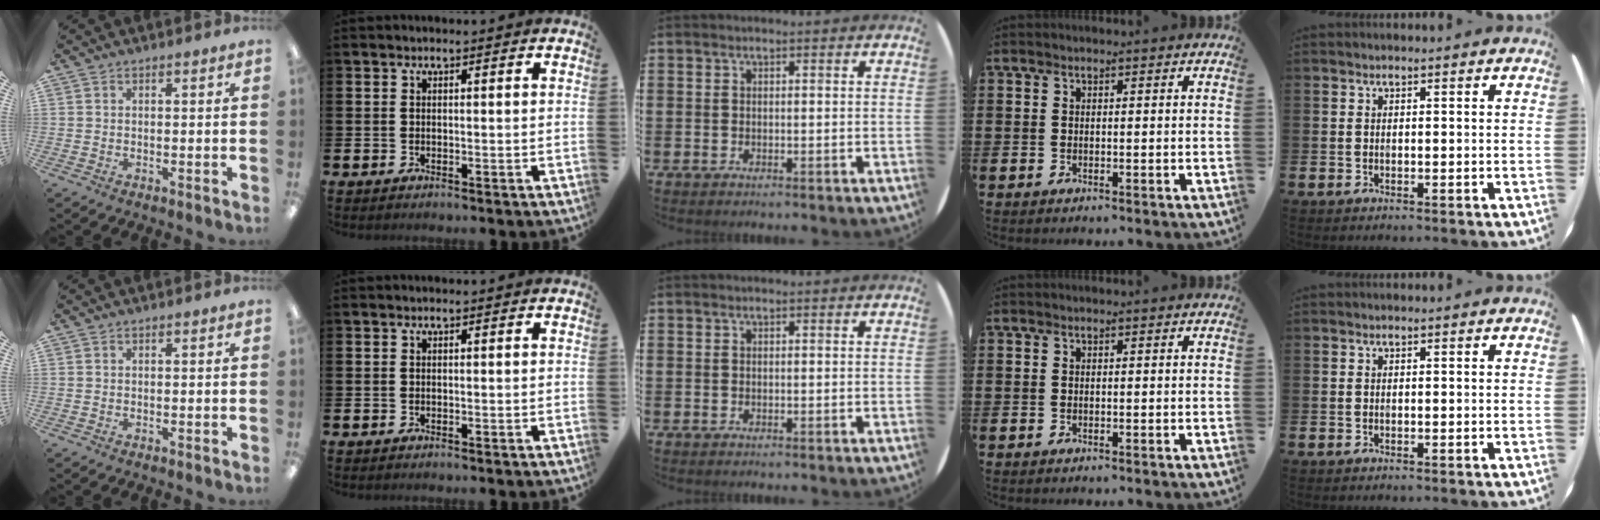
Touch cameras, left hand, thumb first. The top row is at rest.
{}